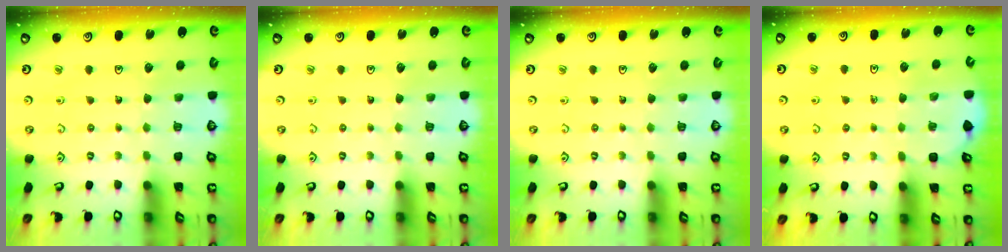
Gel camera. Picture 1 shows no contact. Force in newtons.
{"total": 0.0}
{"total": 0.0}
{"total": 3.0, "press": 3.0, "slide": 0.3}